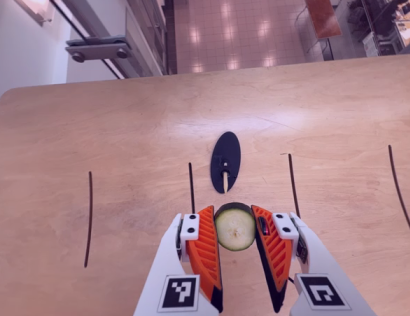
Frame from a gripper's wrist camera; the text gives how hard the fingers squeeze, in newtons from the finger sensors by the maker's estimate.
{"total": 11.3, "left": 11.2, "right": 11.5}